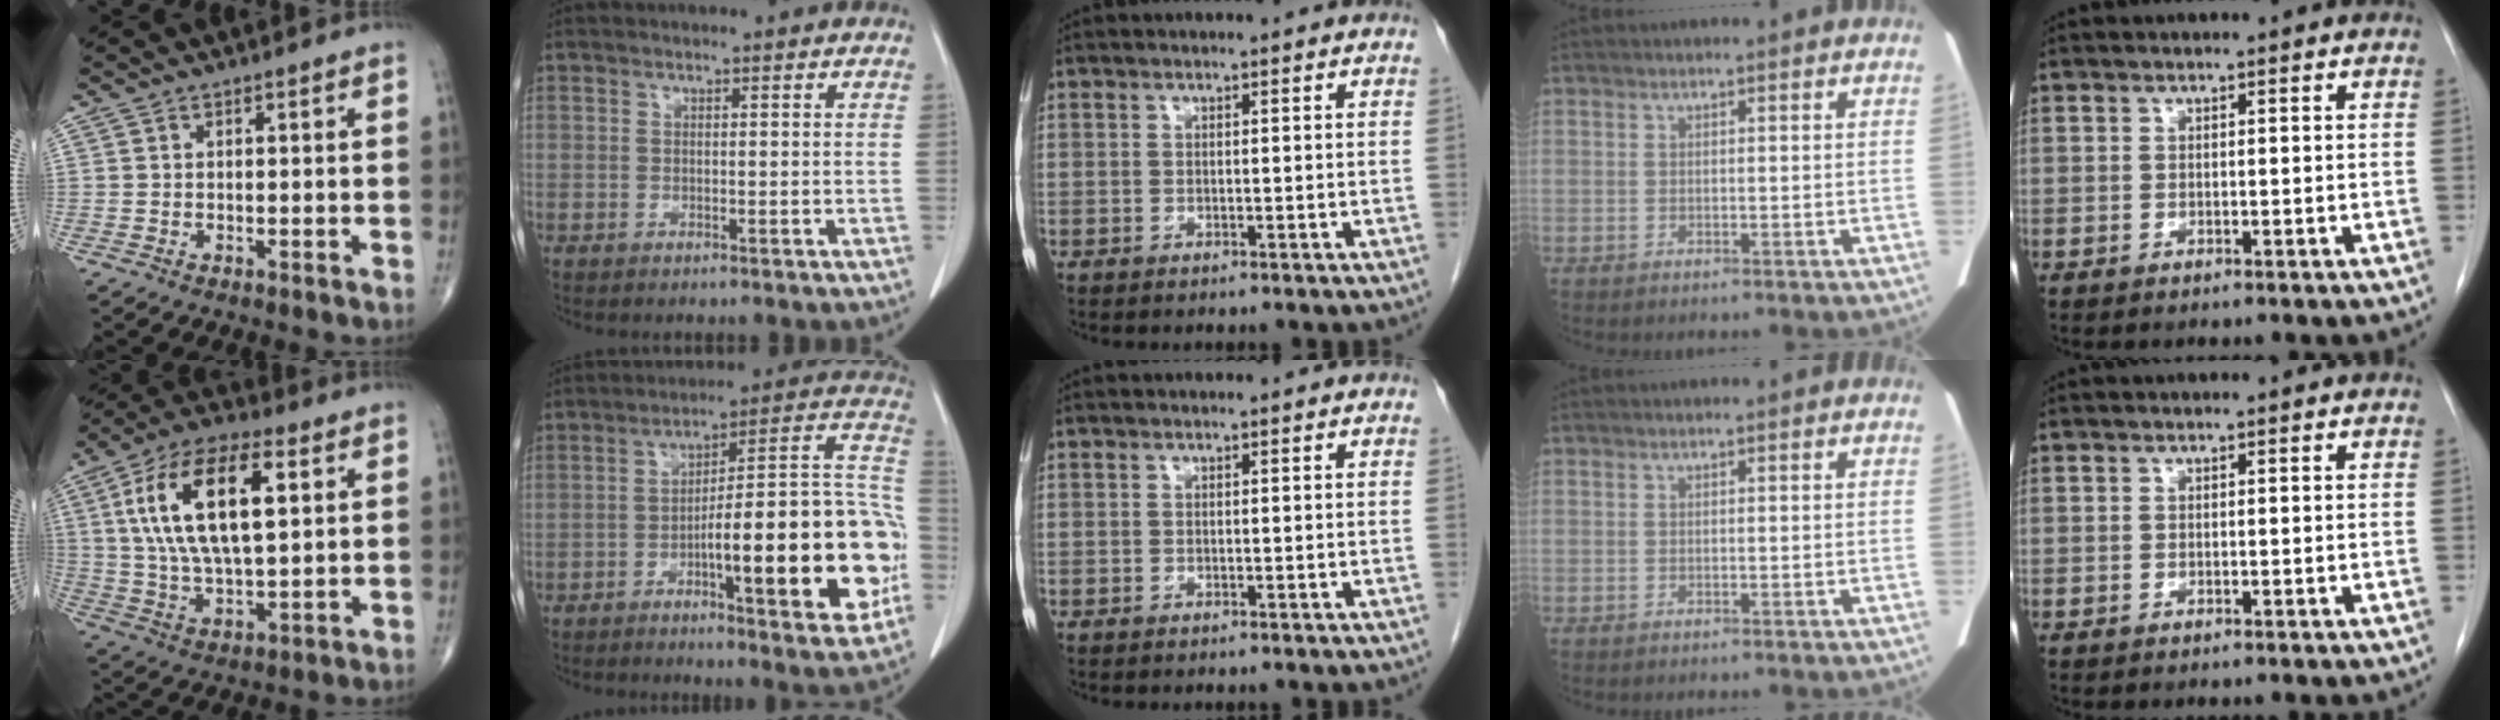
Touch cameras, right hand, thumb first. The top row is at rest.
{"thumb": {"total": 19.6, "force": [5.1, 8.6, 16.8], "torque": [-0.308, 0.003, 0.087]}, "index": {"total": 22.8, "force": [-5.8, 3.9, 21.8], "torque": [-0.246, 0.026, -0.074]}}